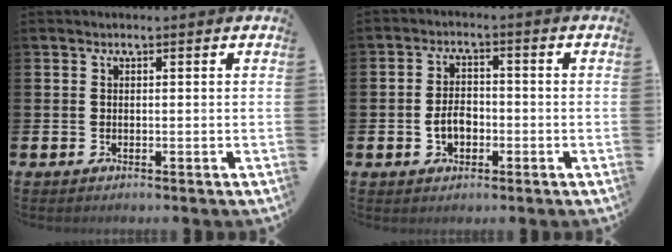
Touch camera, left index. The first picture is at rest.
{"total": 3.5, "force": [-1.0, 2.4, 2.4], "torque": [-0.036, 0.002, -0.023]}